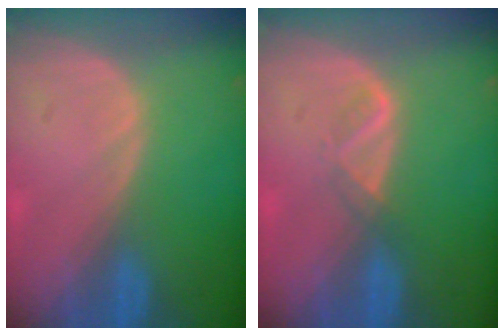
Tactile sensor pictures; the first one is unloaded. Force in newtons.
{"total": 1.9, "press": 1.8, "slide": 0.7}